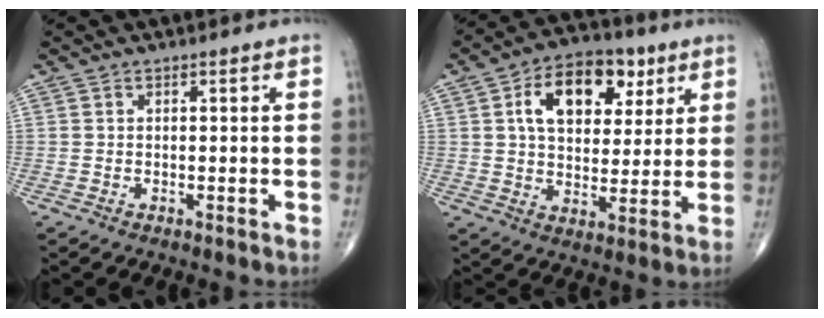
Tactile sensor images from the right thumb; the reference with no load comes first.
{"total": 15.4, "force": [5.6, 9.7, 10.6], "torque": [-0.136, -0.002, 0.089]}